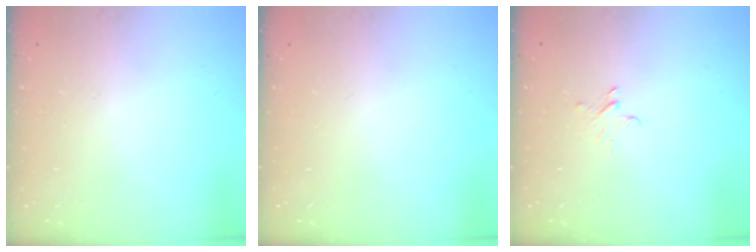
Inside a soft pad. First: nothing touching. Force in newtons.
{"total": 0.0}
{"total": 2.2, "press": 2.2, "slide": 0.2}